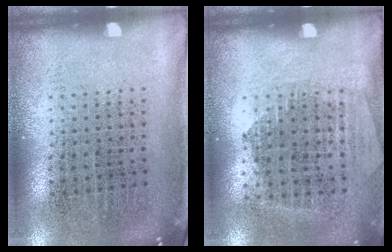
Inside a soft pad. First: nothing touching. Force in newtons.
{"total": 1.2, "press": 1.1, "slide": 0.6}